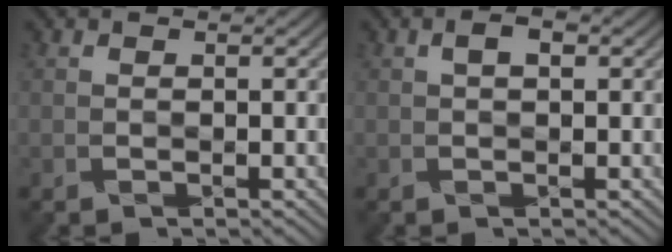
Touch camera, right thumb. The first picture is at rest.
{"total": 1.6, "force": [0.6, 0.6, 1.4], "torque": [-0.020, 0.005, 0.011]}